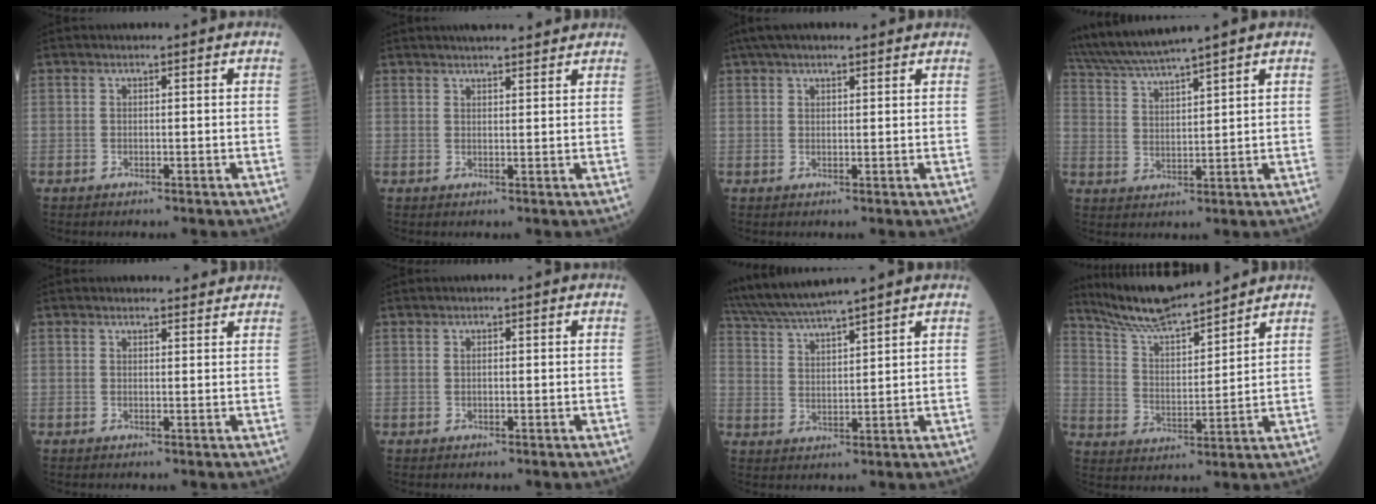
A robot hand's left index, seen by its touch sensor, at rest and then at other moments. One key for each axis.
{"total": 7.3, "fx": 6.5, "fy": 1.1, "fz": 3.0, "tx": -0.040, "ty": 0.020, "tz": 0.086}
{"total": 7.8, "fx": 6.3, "fy": 1.7, "fz": 4.3, "tx": -0.069, "ty": 0.044, "tz": 0.098}
{"total": 9.3, "fx": 8.2, "fy": -1.5, "fz": 4.0, "tx": -0.078, "ty": 0.013, "tz": 0.157}
{"total": 3.0, "fx": 3.0, "fy": 0.6, "fz": 0.1, "tx": -0.003, "ty": 0.005, "tz": 0.032}
{"total": 0.7, "fx": 0.2, "fy": 0.4, "fz": 0.6, "tx": -0.012, "ty": 0.008, "tz": 0.007}
{"total": 10.7, "fx": 9.5, "fy": -0.8, "fz": 4.8, "tx": -0.091, "ty": 0.028, "tz": 0.172}
{"total": 12.3, "fx": 11.4, "fy": 0.9, "fz": 4.5, "tx": -0.090, "ty": 0.010, "tz": 0.213}